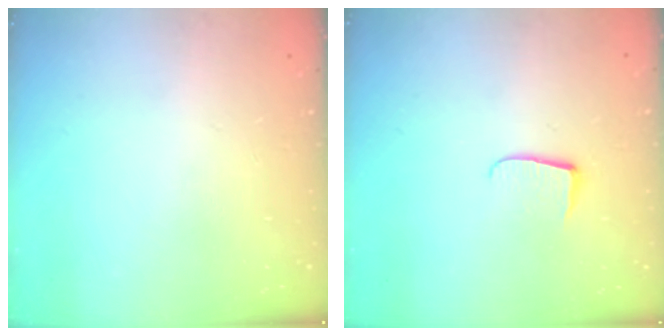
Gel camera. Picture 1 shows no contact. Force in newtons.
{"total": 6.0, "press": 5.9, "slide": 0.7}